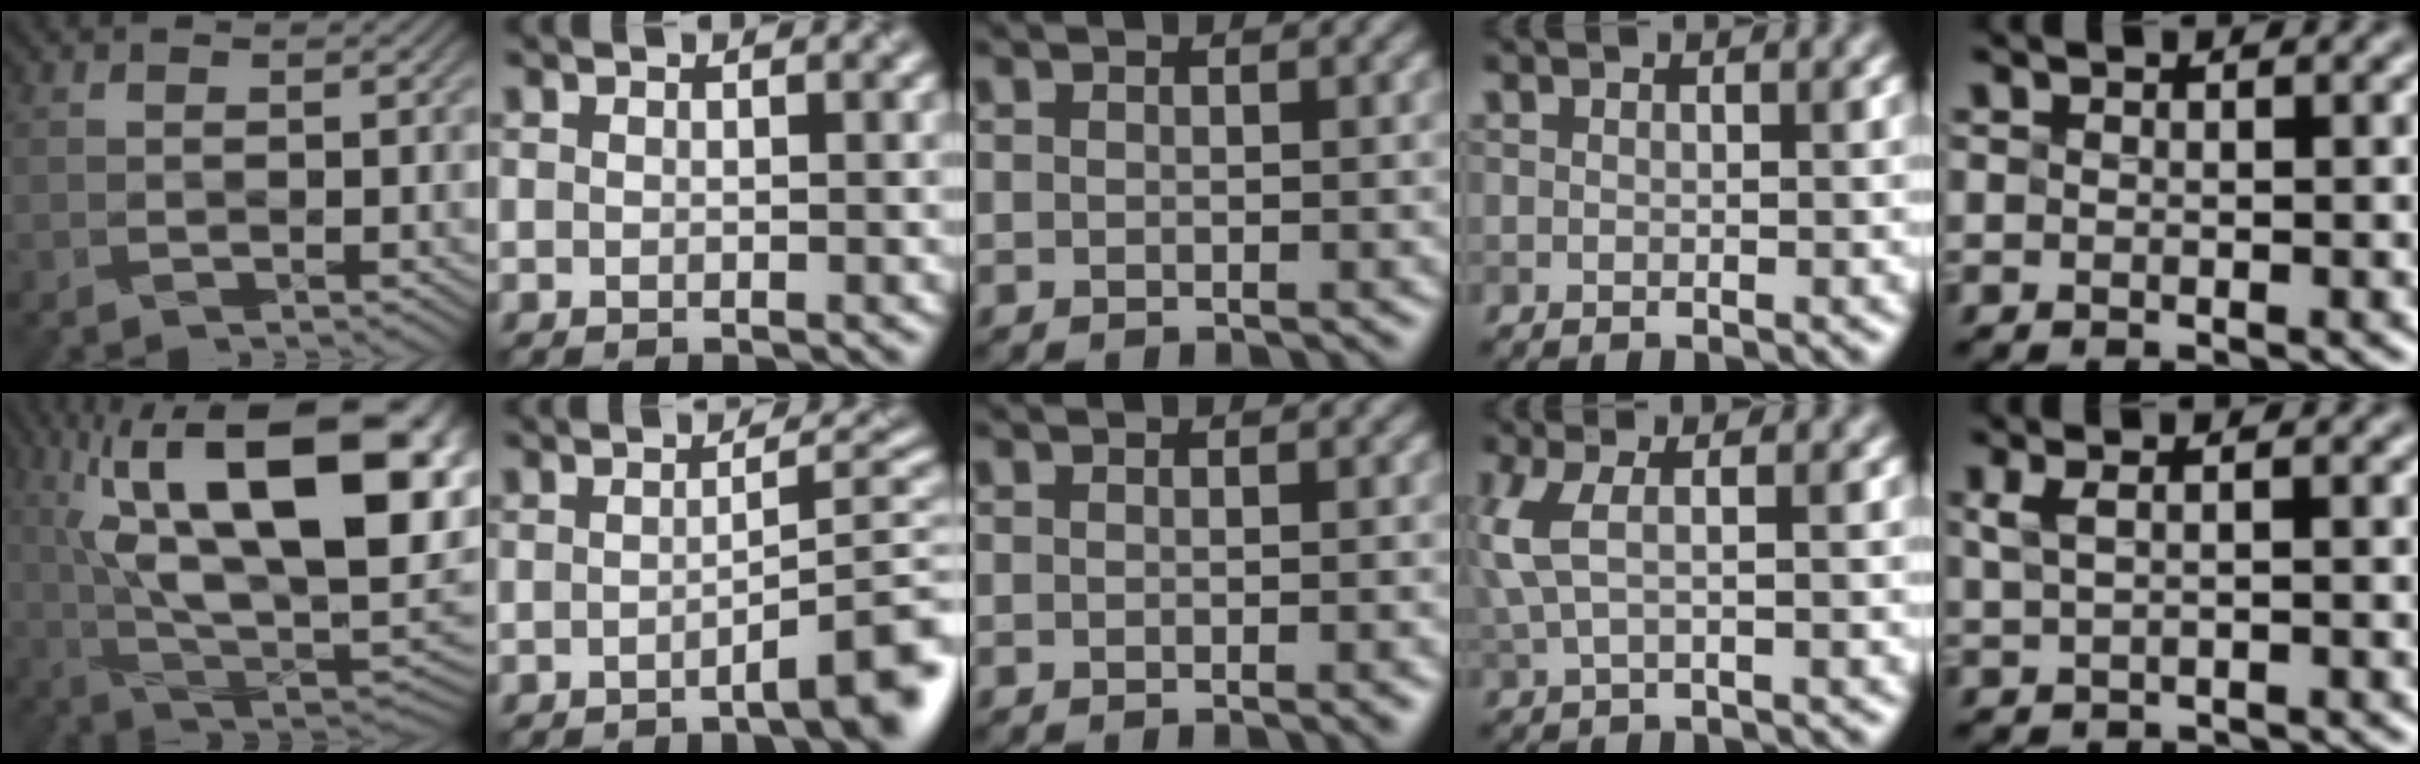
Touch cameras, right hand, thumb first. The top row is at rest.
{"thumb": {"total": 21.3, "force": [6.5, 9.0, 18.2], "torque": [-0.288, 0.028, 0.108]}, "index": {"total": 5.1, "force": [-2.6, 0.6, 4.4], "torque": [-0.042, 0.022, -0.042]}, "middle": {"total": 1.3, "force": [-0.4, 0.3, 1.2], "torque": [-0.011, -0.002, -0.007]}, "ring": {"total": 3.2, "force": [0.5, 1.0, 3.0], "torque": [-0.073, 0.006, 0.008]}, "little": {"total": 1.4, "force": [0.5, 0.4, 1.3], "torque": [-0.028, -0.005, 0.011]}}